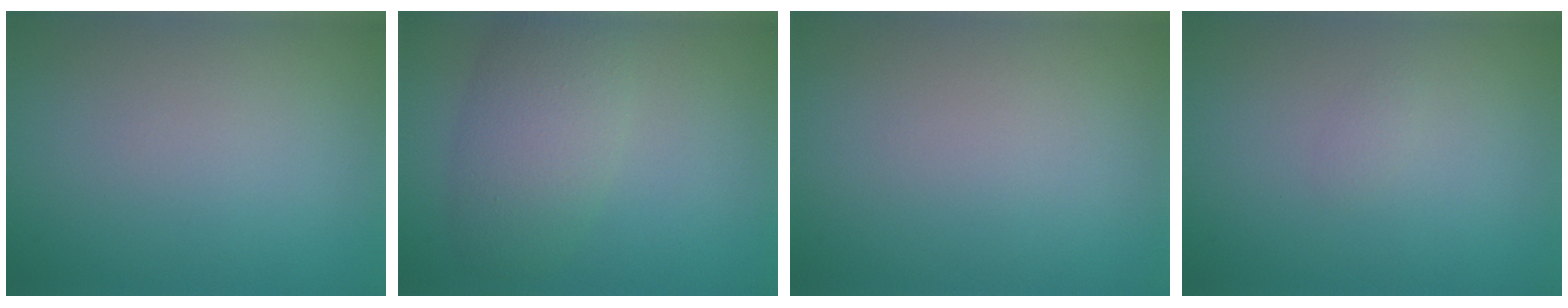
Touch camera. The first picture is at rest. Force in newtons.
{"total": 4.9, "press": 4.9, "slide": 0.3}
{"total": 0.0}
{"total": 0.5, "press": 0.5, "slide": 0.1}